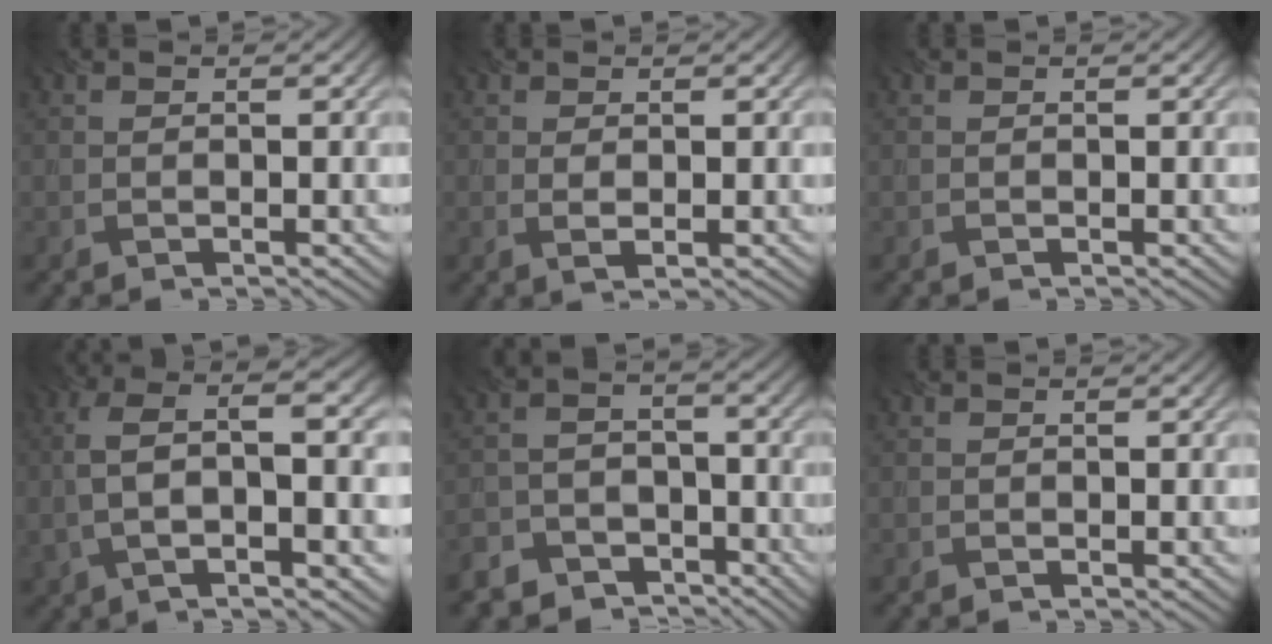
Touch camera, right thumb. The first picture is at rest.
{"total": 1.3, "force": [0.2, 0.5, 1.2], "torque": [-0.027, -0.003, 0.006]}
{"total": 0.0}
{"total": 11.0, "force": [0.3, 3.9, 10.3], "torque": [-0.208, 0.014, -0.003]}
{"total": 8.6, "force": [-6.3, 5.4, 2.2], "torque": [-0.048, -0.007, -0.102]}
{"total": 0.0}